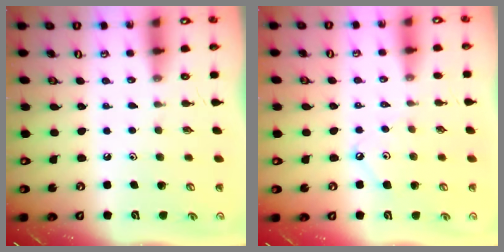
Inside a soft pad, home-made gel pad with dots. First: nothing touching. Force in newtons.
{"total": 3.8, "press": 3.7, "slide": 0.6}